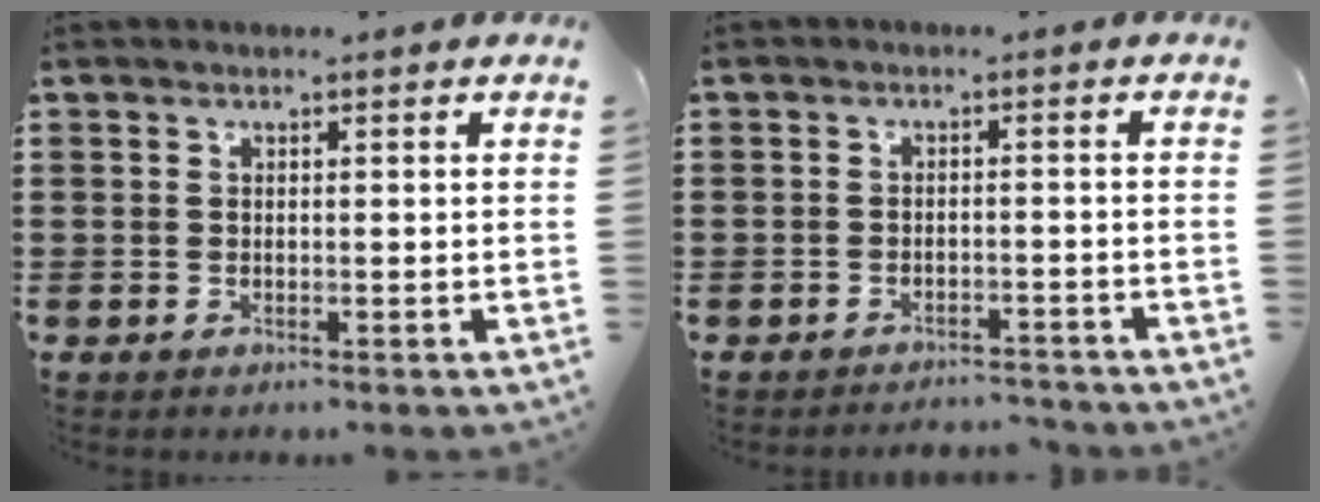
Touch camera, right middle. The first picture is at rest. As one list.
[{"total": 2.6, "force": [-2.5, 0.4, -0.4], "torque": [0.000, 0.002, -0.058]}]